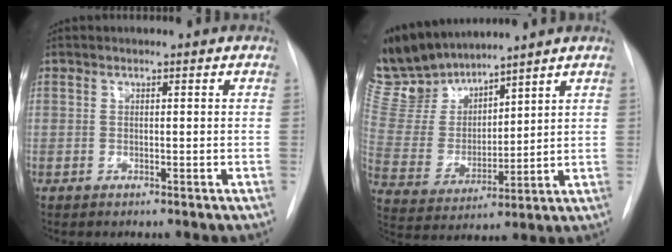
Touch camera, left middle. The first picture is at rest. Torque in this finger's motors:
{"motor_torque": [0.43, -0.28, 1.05, 0.15]}